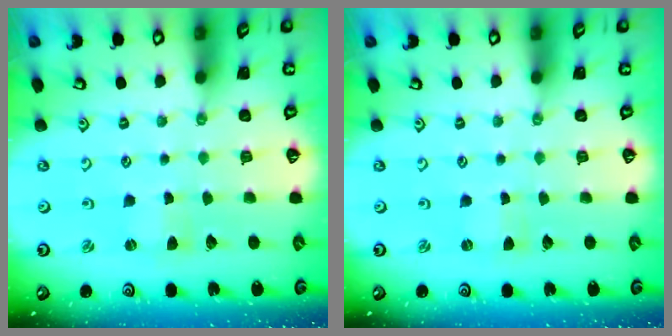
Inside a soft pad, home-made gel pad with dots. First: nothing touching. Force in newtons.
{"total": 0.0}